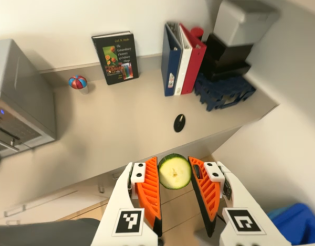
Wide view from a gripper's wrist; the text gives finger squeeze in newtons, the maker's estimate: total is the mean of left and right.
{"total": 6.0, "left": 5.9, "right": 6.2}